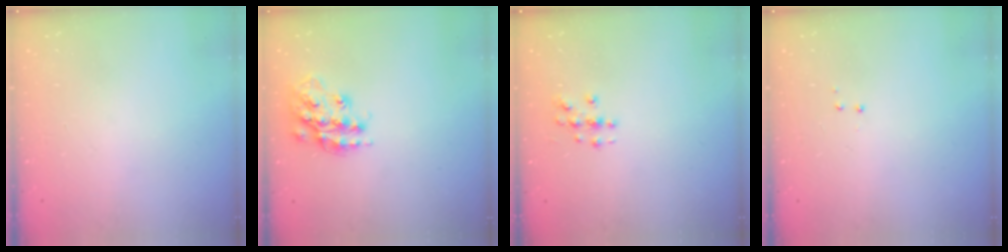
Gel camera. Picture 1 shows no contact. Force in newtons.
{"total": 16.1, "press": 16.1, "slide": 1.2}
{"total": 3.1, "press": 3.1, "slide": 0.2}
{"total": 2.9, "press": 2.8, "slide": 0.6}